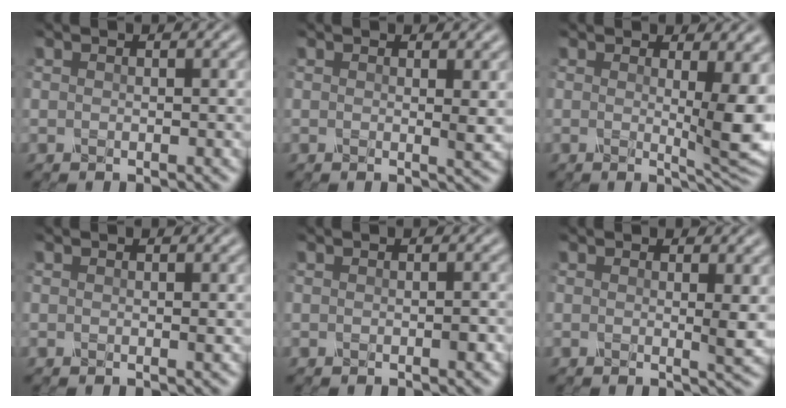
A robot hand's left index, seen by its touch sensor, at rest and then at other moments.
{"total": 1.2, "force": [0.7, 0.1, 0.9], "torque": [-0.013, -0.004, 0.011]}
{"total": 6.0, "force": [0.9, 1.6, 5.7], "torque": [-0.077, -0.011, 0.016]}
{"total": 0.0}
{"total": 0.6, "force": [-0.4, 0.2, 0.4], "torque": [-0.009, -0.003, -0.005]}
{"total": 1.6, "force": [0.7, 0.1, 1.4], "torque": [-0.019, -0.008, 0.011]}